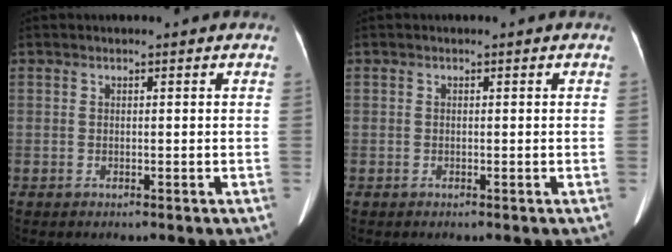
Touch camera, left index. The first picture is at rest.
{"total": 2.2, "force": [-1.1, -1.6, -1.1], "torque": [0.015, -0.012, -0.019]}